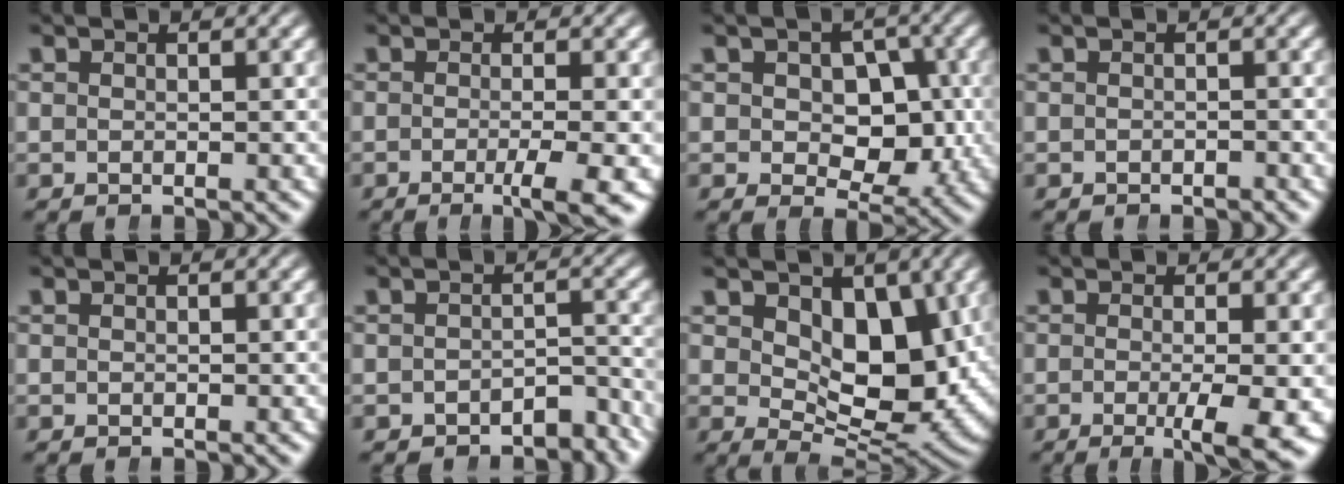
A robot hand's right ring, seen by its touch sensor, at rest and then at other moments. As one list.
[{"total": 3.1, "force": [-1.2, -0.2, 2.9], "torque": [-0.038, 0.004, -0.025]}, {"total": 6.5, "force": [0.1, 5.1, 4.1], "torque": [-0.048, -0.015, 0.008]}, {"total": 0.9, "force": [-0.8, 0.1, -0.4], "torque": [0.010, -0.004, -0.009]}, {"total": 0.0}, {"total": 3.5, "force": [-3.3, 0.9, 0.5], "torque": [0.017, -0.006, -0.051]}, {"total": 9.0, "force": [1.7, 5.2, 7.1], "torque": [-0.094, -0.020, 0.038]}, {"total": 4.4, "force": [-1.4, 0.1, 4.1], "torque": [-0.055, 0.000, -0.024]}]